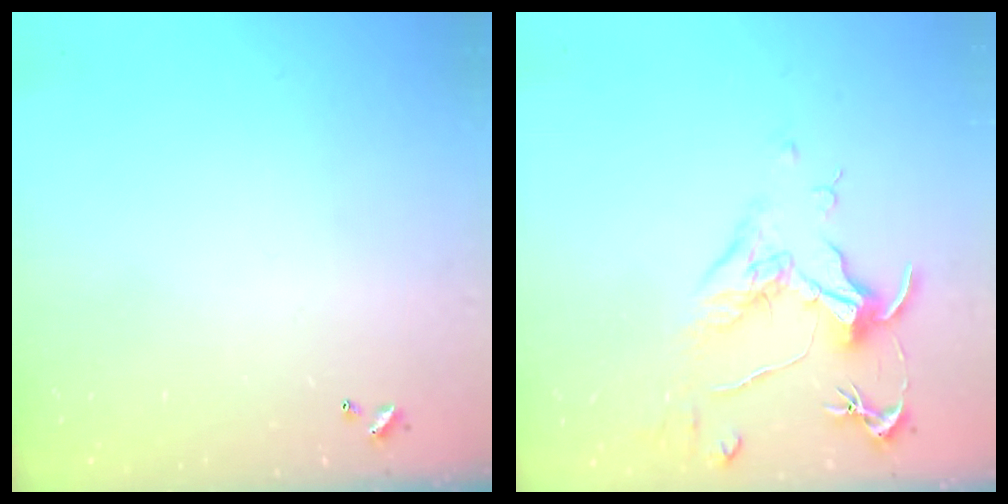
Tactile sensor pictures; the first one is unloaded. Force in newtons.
{"total": 1.7, "press": 1.5, "slide": 0.9}